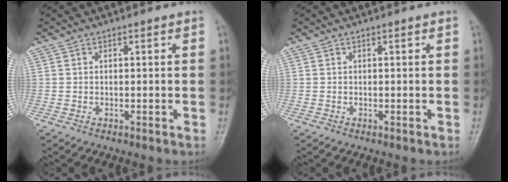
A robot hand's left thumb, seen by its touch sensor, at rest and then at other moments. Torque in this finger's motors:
{"motor_torque": [0.00, 0.00, 0.01, -0.01, 0.00]}